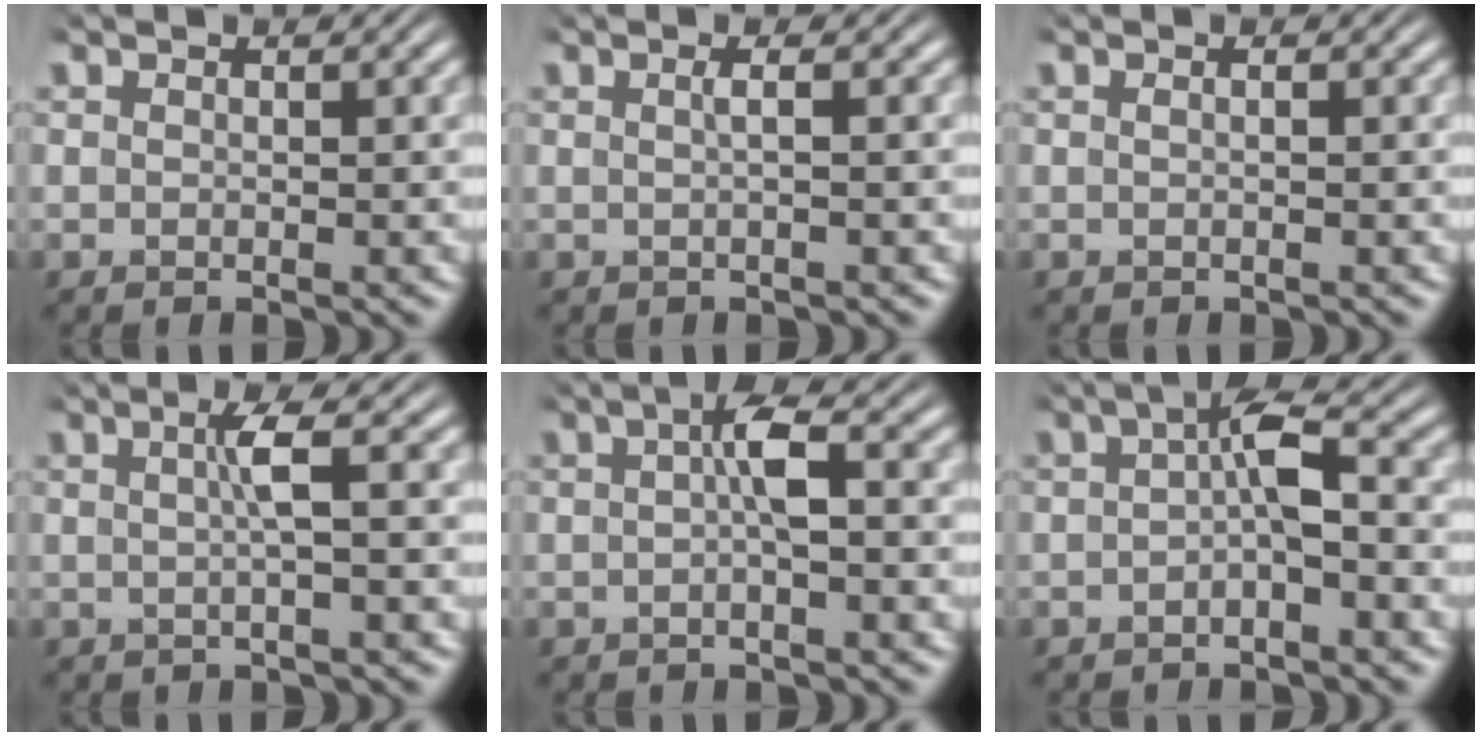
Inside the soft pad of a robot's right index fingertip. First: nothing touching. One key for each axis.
{"total": 1.3, "fx": 0.1, "fy": 0.1, "fz": 1.3, "tx": -0.017, "ty": 0.004, "tz": 0.003}
{"total": 0.5, "fx": 0.1, "fy": 0.2, "fz": 0.5, "tx": -0.011, "ty": 0.000, "tz": 0.003}
{"total": 2.7, "fx": 0.7, "fy": 0.1, "fz": 2.7, "tx": -0.044, "ty": 0.010, "tz": 0.010}
{"total": 3.1, "fx": 0.5, "fy": 0.5, "fz": 3.0, "tx": -0.053, "ty": 0.009, "tz": 0.005}
{"total": 3.2, "fx": 0.2, "fy": 0.7, "fz": 3.1, "tx": -0.052, "ty": 0.004, "tz": 0.001}